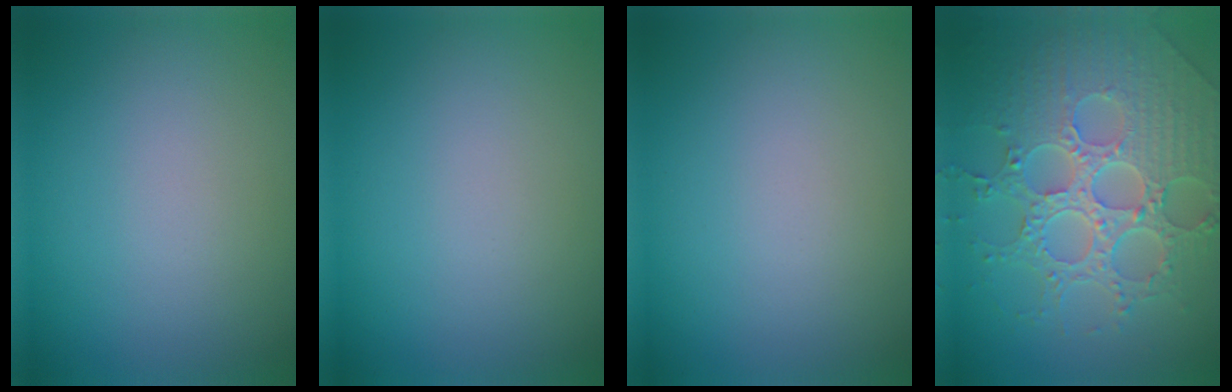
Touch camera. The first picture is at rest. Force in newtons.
{"total": 0.0}
{"total": 0.0}
{"total": 8.3, "press": 6.2, "slide": 5.5}